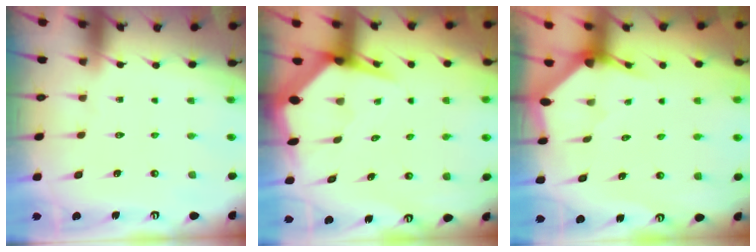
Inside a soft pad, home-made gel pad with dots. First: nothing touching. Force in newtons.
{"total": 5.4, "press": 5.4, "slide": 0.6}
{"total": 2.8, "press": 2.8, "slide": 0.3}